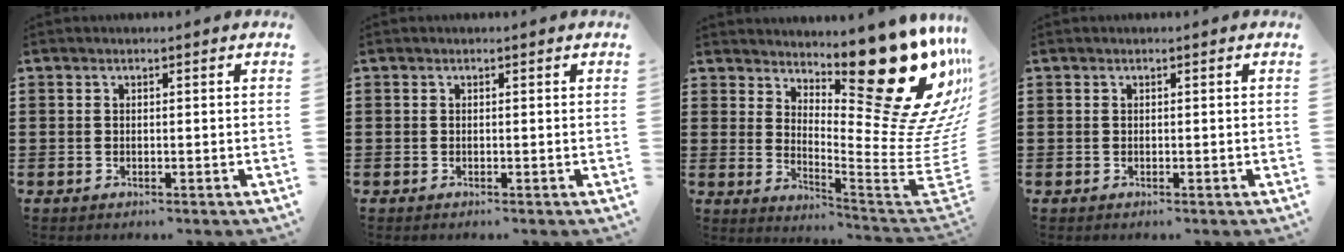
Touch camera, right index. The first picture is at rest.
{"total": 0.0}
{"total": 22.8, "force": [13.1, 7.7, 17.0], "torque": [-0.226, -0.101, 0.221]}
{"total": 0.0}